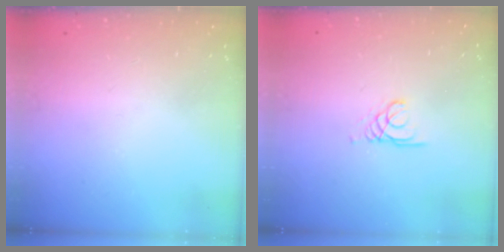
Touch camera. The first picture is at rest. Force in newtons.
{"total": 1.7, "press": 1.7, "slide": 0.1}